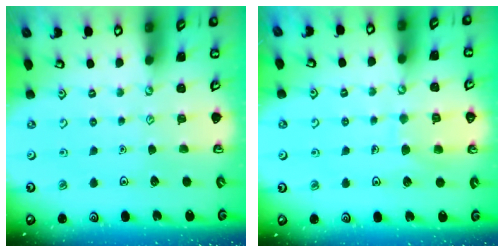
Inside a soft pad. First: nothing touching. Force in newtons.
{"total": 7.1, "press": 7.1, "slide": 0.3}